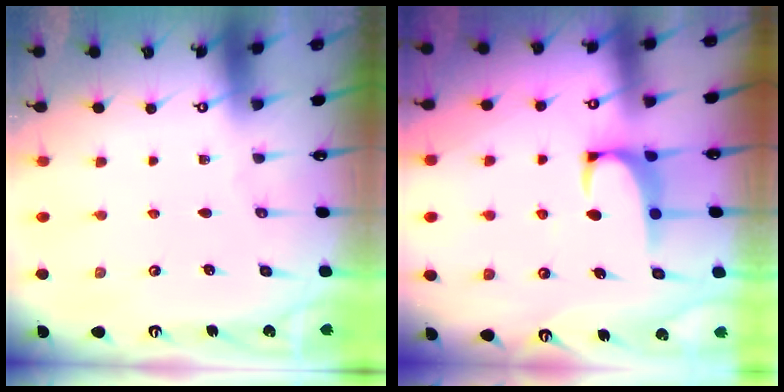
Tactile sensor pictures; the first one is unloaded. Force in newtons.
{"total": 2.5, "press": 2.4, "slide": 0.8}